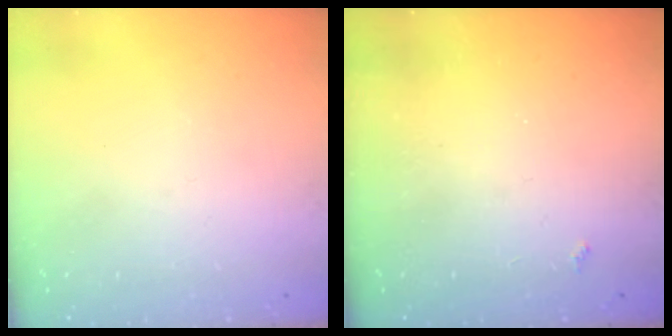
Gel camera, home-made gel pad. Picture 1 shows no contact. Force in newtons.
{"total": 2.1, "press": 2.0, "slide": 0.4}